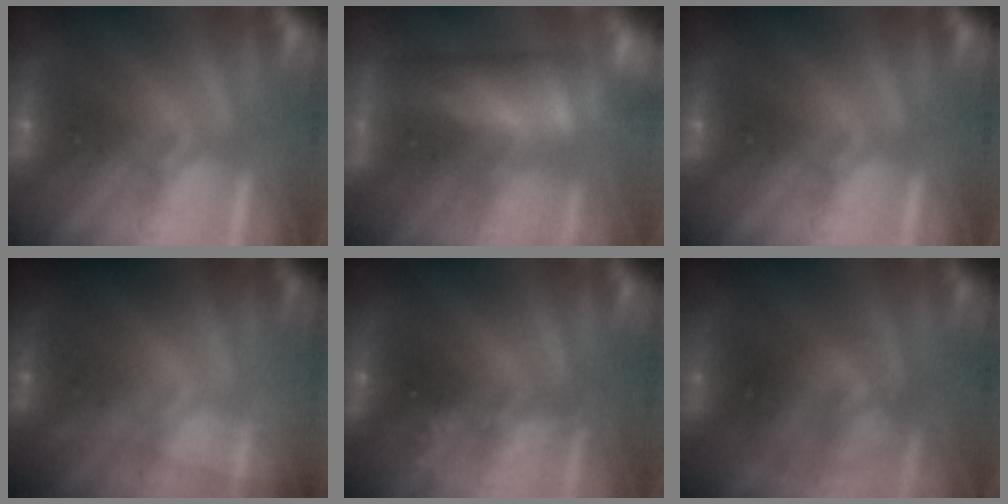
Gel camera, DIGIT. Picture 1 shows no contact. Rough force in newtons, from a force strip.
{"total": 4.5}
{"total": 0.0}
{"total": 1.6}
{"total": 2.4}
{"total": 2.3}